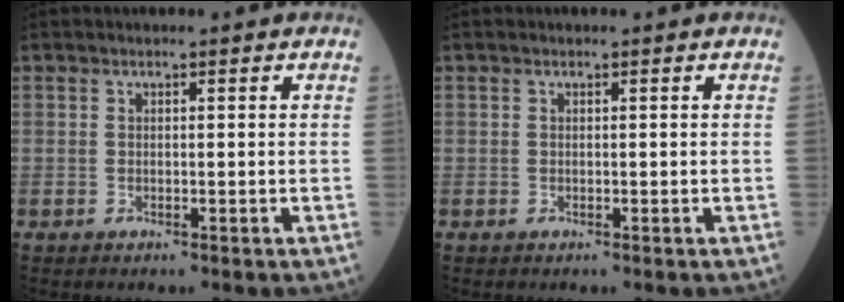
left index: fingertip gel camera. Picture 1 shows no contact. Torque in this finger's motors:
{"motor_torque": [0.00, 0.00, 0.00, 0.00]}